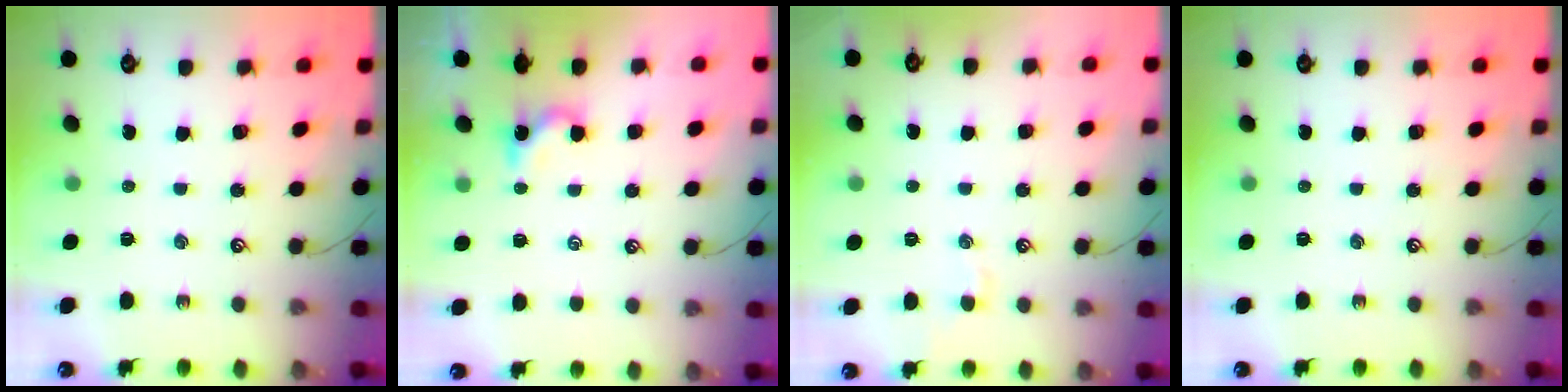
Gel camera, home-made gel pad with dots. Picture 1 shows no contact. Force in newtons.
{"total": 0.0}
{"total": 0.9, "press": 0.8, "slide": 0.5}
{"total": 0.0}